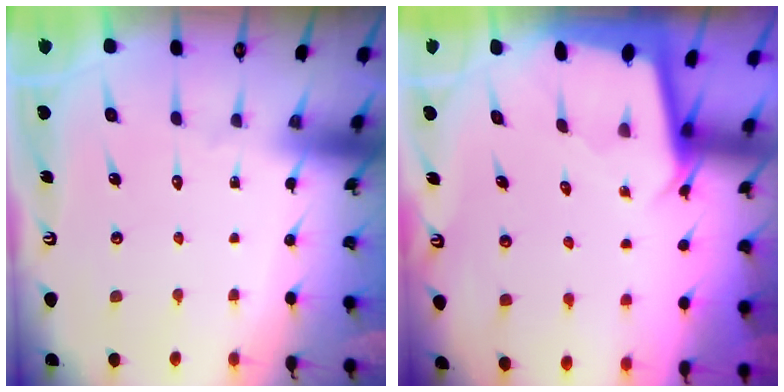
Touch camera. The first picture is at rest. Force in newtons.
{"total": 2.1, "press": 2.1, "slide": 0.1}